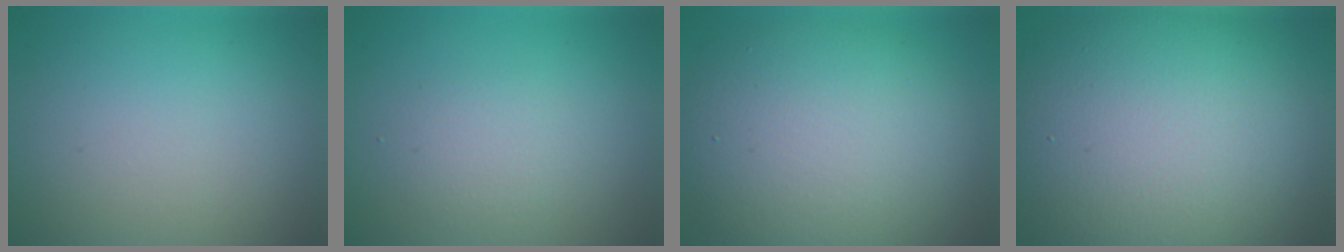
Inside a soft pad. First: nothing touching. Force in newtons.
{"total": 1.7, "press": 1.7, "slide": 0.1}
{"total": 9.6, "press": 9.5, "slide": 0.9}
{"total": 15.6, "press": 15.6, "slide": 1.0}